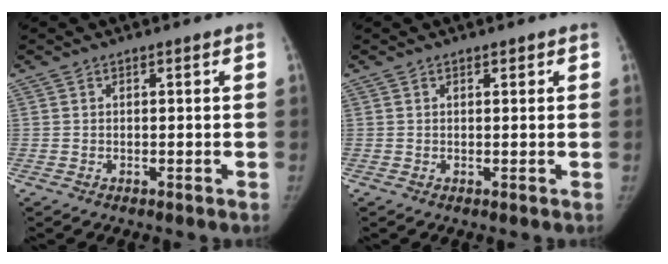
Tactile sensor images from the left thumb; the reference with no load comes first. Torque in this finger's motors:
{"motor_torque": [-0.24, -0.01, -0.06, 0.19, -0.03]}